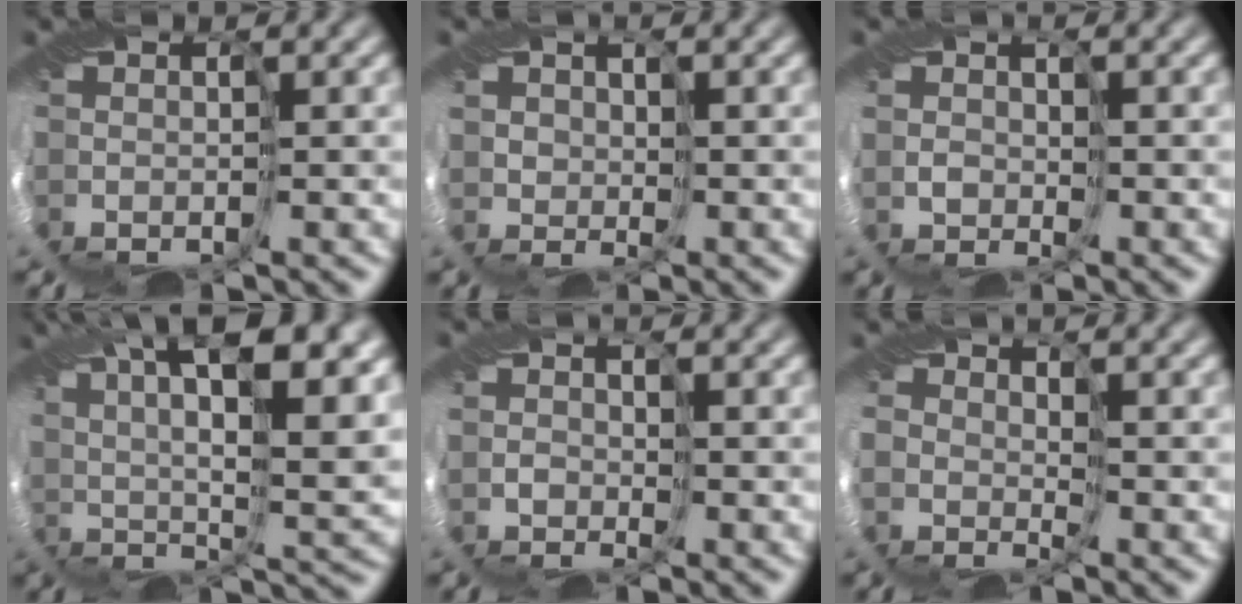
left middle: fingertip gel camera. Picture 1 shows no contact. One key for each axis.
{"total": 2.5, "fx": 1.5, "fy": 0.0, "fz": -2.0, "tx": 0.027, "ty": 0.005, "tz": 0.028}
{"total": 1.7, "fx": 0.8, "fy": -0.1, "fz": -1.5, "tx": 0.019, "ty": 0.004, "tz": 0.017}
{"total": 11.6, "fx": 5.9, "fy": 3.3, "fz": 9.4, "tx": -0.149, "ty": 0.026, "tz": 0.091}
{"total": 1.8, "fx": 0.7, "fy": -0.1, "fz": -1.7, "tx": 0.021, "ty": 0.005, "tz": 0.013}
{"total": 1.6, "fx": 1.1, "fy": 0.0, "fz": -1.1, "tx": 0.010, "ty": -0.001, "tz": 0.023}